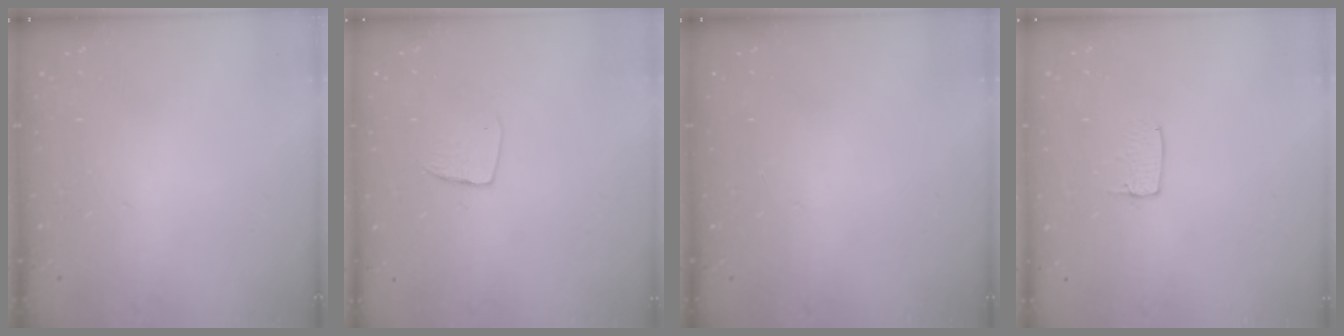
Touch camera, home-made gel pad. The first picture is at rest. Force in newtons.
{"total": 7.0, "press": 6.9, "slide": 0.5}
{"total": 0.0}
{"total": 4.2, "press": 4.2, "slide": 0.3}